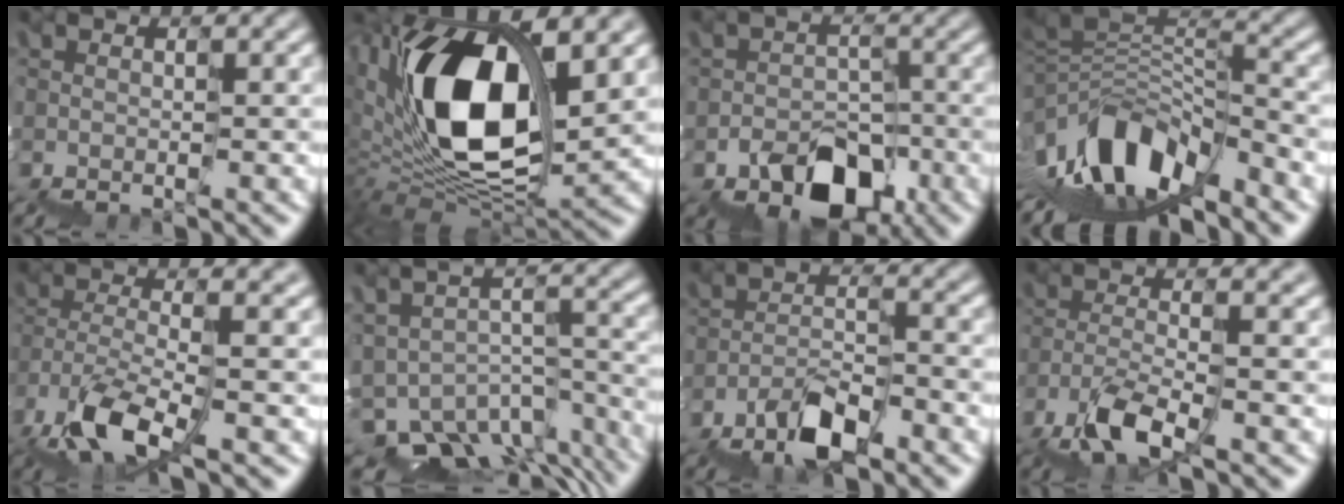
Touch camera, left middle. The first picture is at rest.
{"total": 11.7, "force": [4.0, 4.6, 10.0], "torque": [-0.180, 0.010, 0.077]}
{"total": 5.6, "force": [-3.1, 3.6, 3.0], "torque": [-0.045, -0.008, -0.042]}
{"total": 7.1, "force": [-3.7, 3.0, 5.2], "torque": [-0.083, 0.021, -0.062]}
{"total": 5.8, "force": [-1.9, 2.0, 5.1], "torque": [-0.113, -0.004, -0.035]}
{"total": 7.4, "force": [-5.1, 4.6, 2.7], "torque": [-0.044, 0.005, -0.040]}
{"total": 3.6, "force": [-2.8, 1.0, 2.1], "torque": [-0.039, 0.007, -0.050]}
{"total": 4.2, "force": [-2.2, 0.9, 3.4], "torque": [-0.079, 0.005, -0.042]}